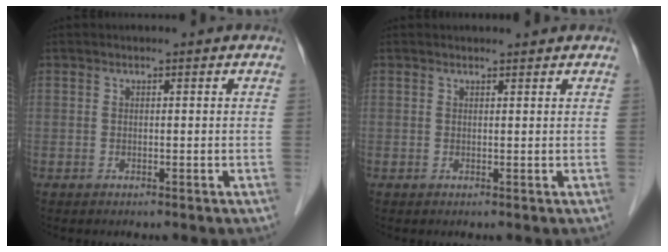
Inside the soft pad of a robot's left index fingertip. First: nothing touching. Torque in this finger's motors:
{"motor_torque": [0.58, -0.53, -0.10, -0.05]}